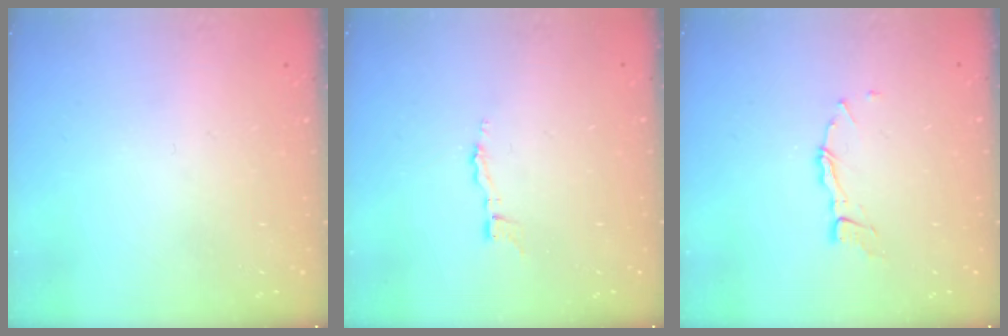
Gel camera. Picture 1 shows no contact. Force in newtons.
{"total": 2.9, "press": 2.9, "slide": 0.3}
{"total": 4.8, "press": 4.8, "slide": 0.4}